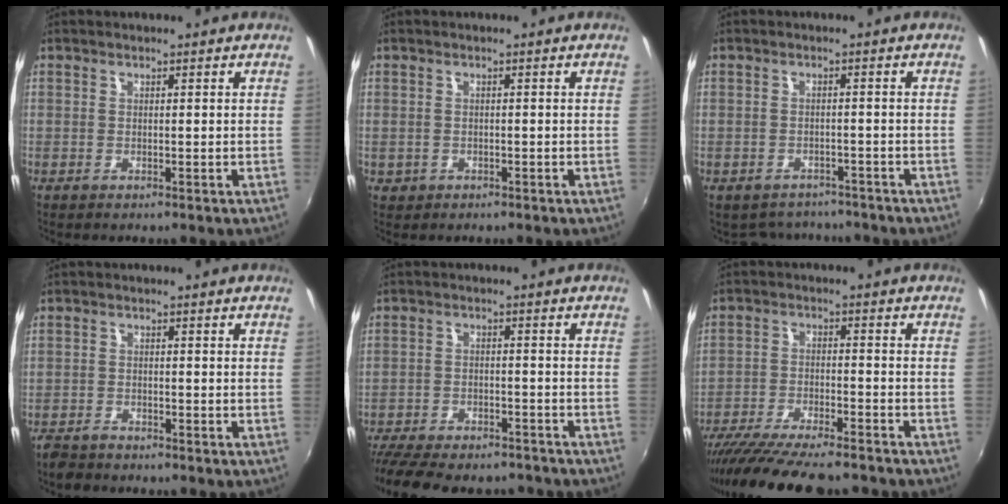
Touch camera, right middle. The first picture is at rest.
{"total": 1.6, "force": [-0.5, 1.5, 0.6], "torque": [-0.013, -0.001, -0.003]}
{"total": 6.6, "force": [-5.8, 2.9, 1.1], "torque": [-0.032, 0.001, -0.079]}
{"total": 3.7, "force": [-3.3, 1.3, 0.8], "torque": [-0.030, -0.011, -0.064]}
{"total": 18.2, "force": [-15.1, 6.3, 7.9], "torque": [-0.177, -0.022, -0.218]}
{"total": 18.1, "force": [-15.6, 3.1, 8.6], "torque": [-0.170, -0.039, -0.248]}